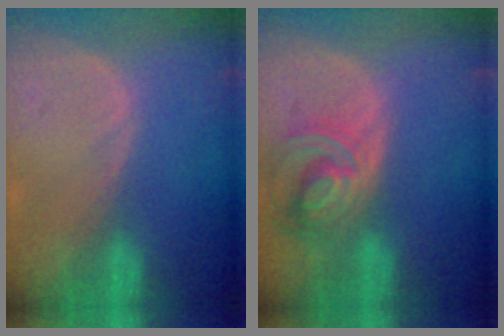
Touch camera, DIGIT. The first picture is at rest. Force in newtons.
{"total": 8.0, "press": 7.0, "slide": 3.8}